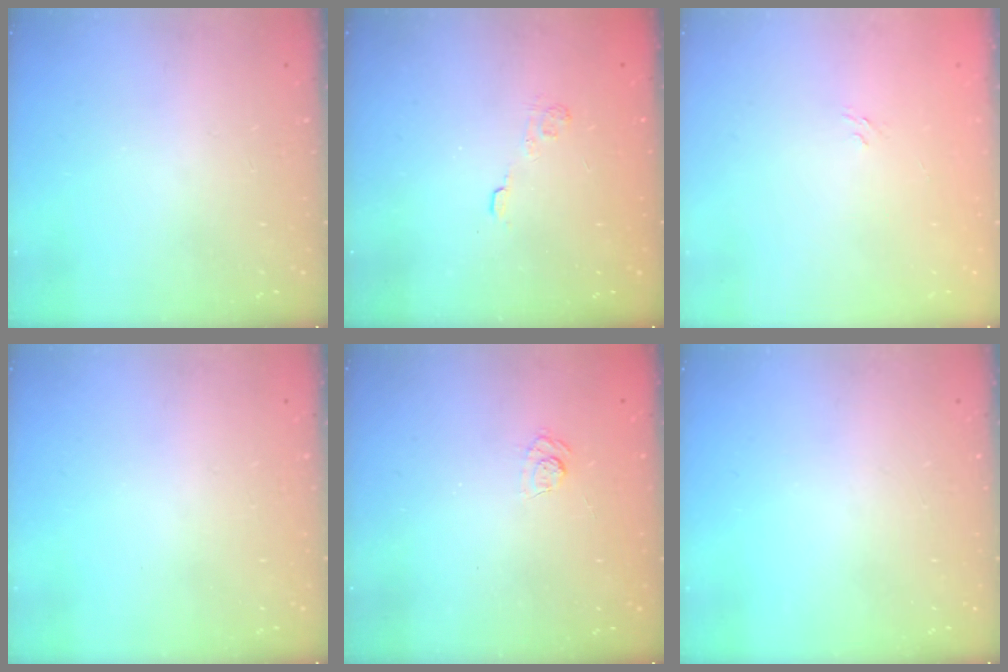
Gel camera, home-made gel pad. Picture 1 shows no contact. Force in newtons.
{"total": 2.9, "press": 2.5, "slide": 1.4}
{"total": 2.7, "press": 2.4, "slide": 1.1}
{"total": 0.0}
{"total": 4.5, "press": 4.3, "slide": 1.4}
{"total": 0.0}